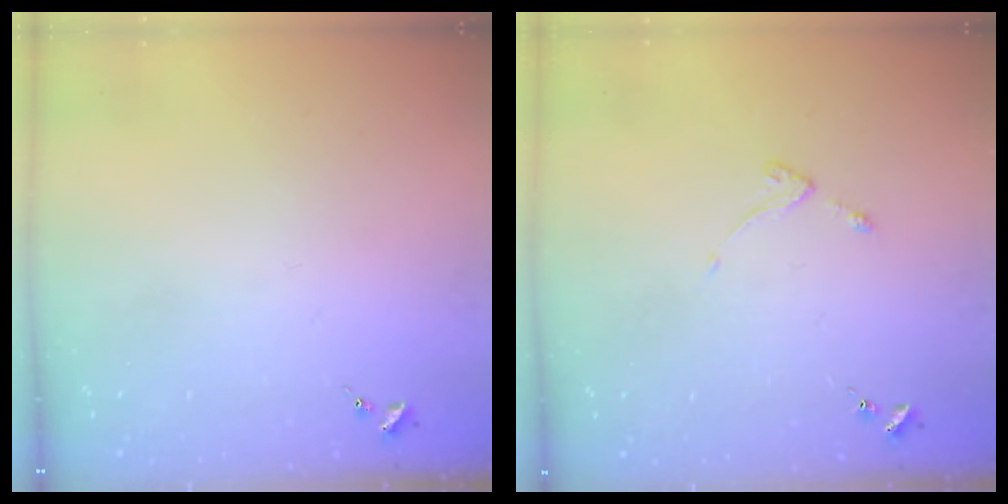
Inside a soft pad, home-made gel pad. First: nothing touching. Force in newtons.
{"total": 2.6, "press": 2.6, "slide": 0.5}